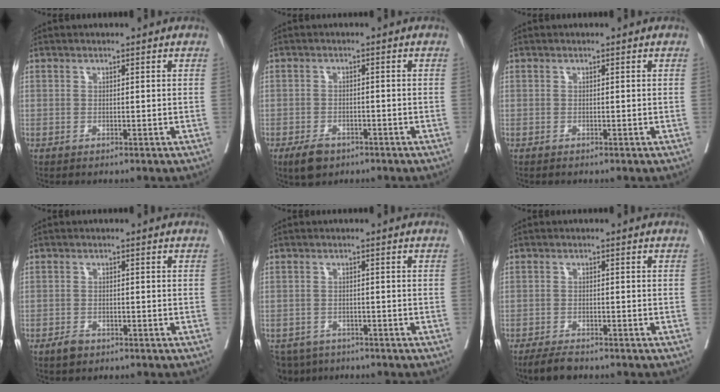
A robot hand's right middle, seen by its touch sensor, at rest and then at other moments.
{"total": 4.0, "force": [-2.8, 2.1, 2.0], "torque": [-0.039, -0.002, -0.041]}
{"total": 0.0}
{"total": 2.0, "force": [-1.5, 1.1, 0.8], "torque": [-0.018, 0.001, -0.021]}
{"total": 5.7, "force": [-4.6, 3.3, 0.7], "torque": [-0.009, -0.007, -0.072]}
{"total": 3.4, "force": [-3.0, 0.6, 1.4], "torque": [-0.027, -0.008, -0.055]}